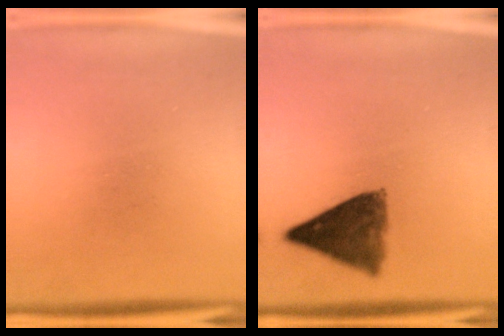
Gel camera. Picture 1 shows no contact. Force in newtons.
{"total": 8.6}